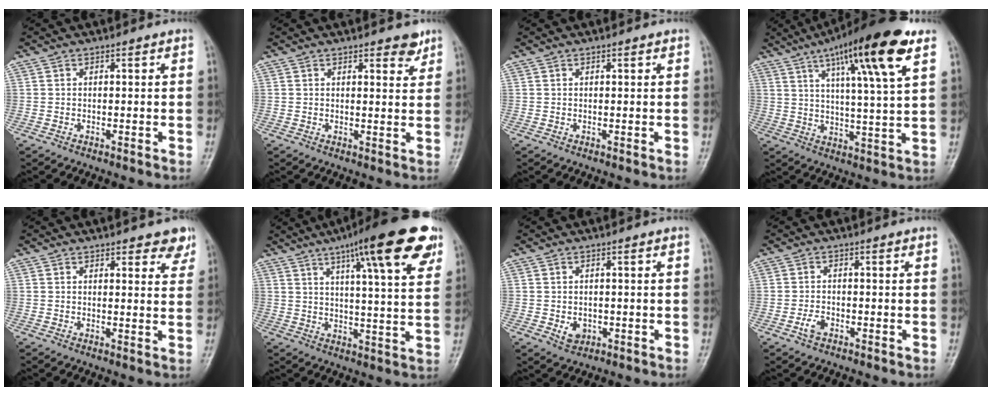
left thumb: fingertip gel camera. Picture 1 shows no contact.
{"total": 3.3, "force": [2.4, 1.3, 1.9], "torque": [-0.008, -0.014, 0.029]}
{"total": 0.6, "force": [0.3, 0.2, 0.4], "torque": [-0.006, 0.000, 0.003]}
{"total": 18.1, "force": [9.3, 2.7, 15.4], "torque": [-0.235, -0.023, 0.142]}
{"total": 4.9, "force": [3.5, 2.0, 2.8], "torque": [-0.002, -0.017, 0.039]}
{"total": 19.3, "force": [10.5, 3.7, 15.7], "torque": [-0.206, -0.023, 0.146]}
{"total": 2.8, "force": [-0.6, 2.2, 1.6], "torque": [-0.016, 0.000, -0.002]}
{"total": 2.3, "force": [-1.2, 1.4, 1.4], "torque": [-0.030, 0.007, -0.024]}